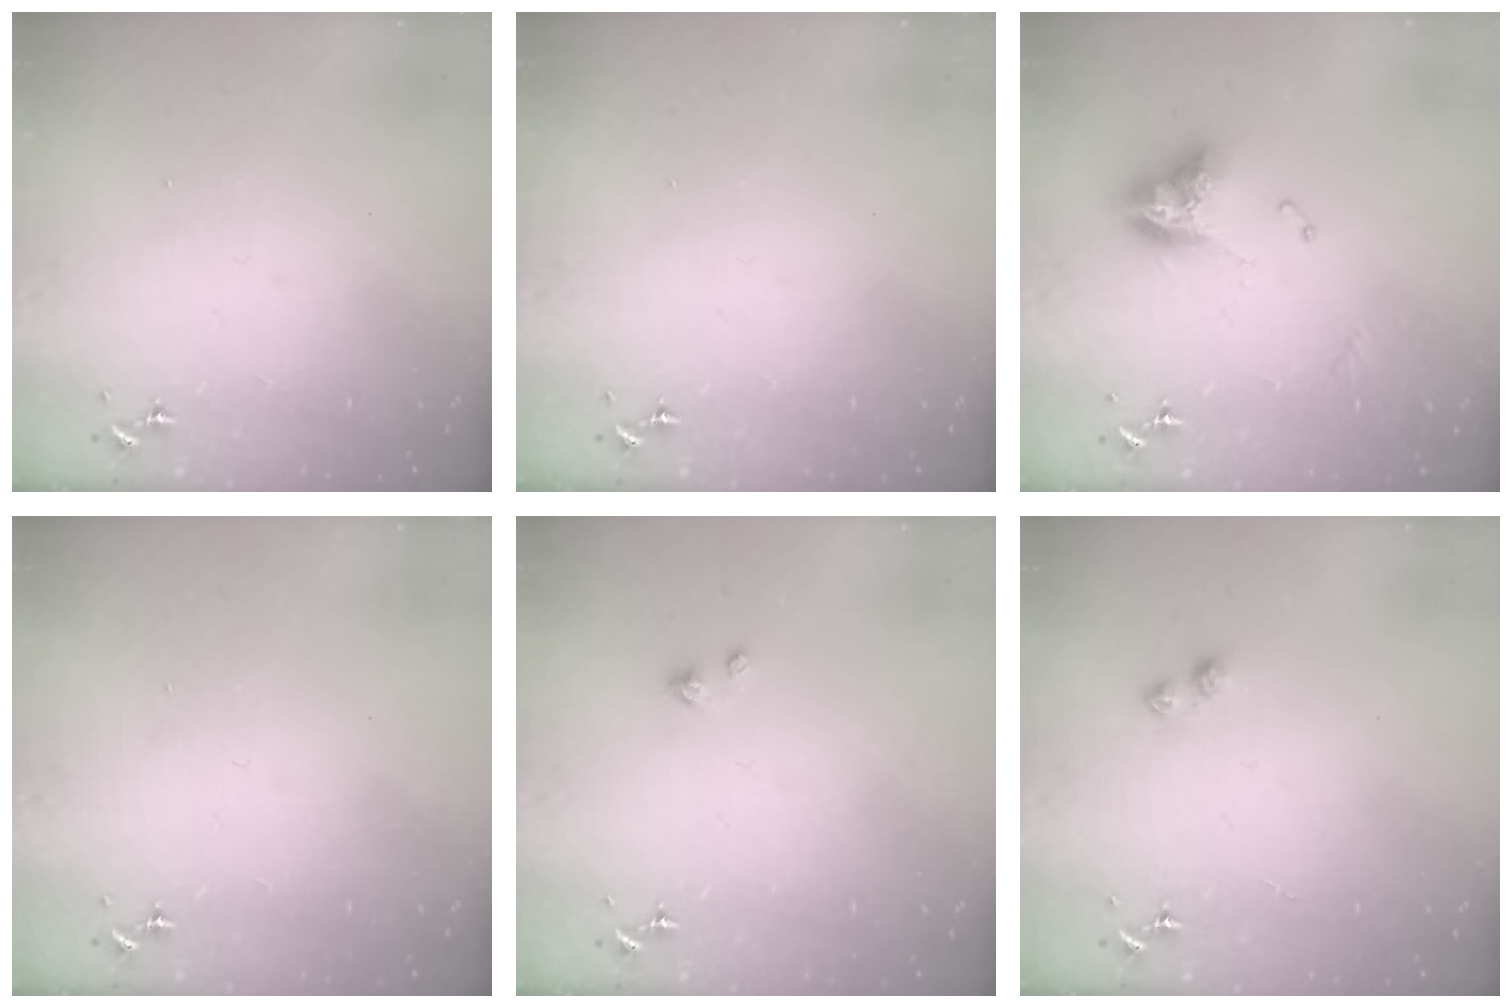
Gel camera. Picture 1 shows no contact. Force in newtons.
{"total": 0.0}
{"total": 11.1, "press": 11.1, "slide": 1.0}
{"total": 0.0}
{"total": 2.4, "press": 2.4, "slide": 0.3}
{"total": 4.8, "press": 4.7, "slide": 0.5}